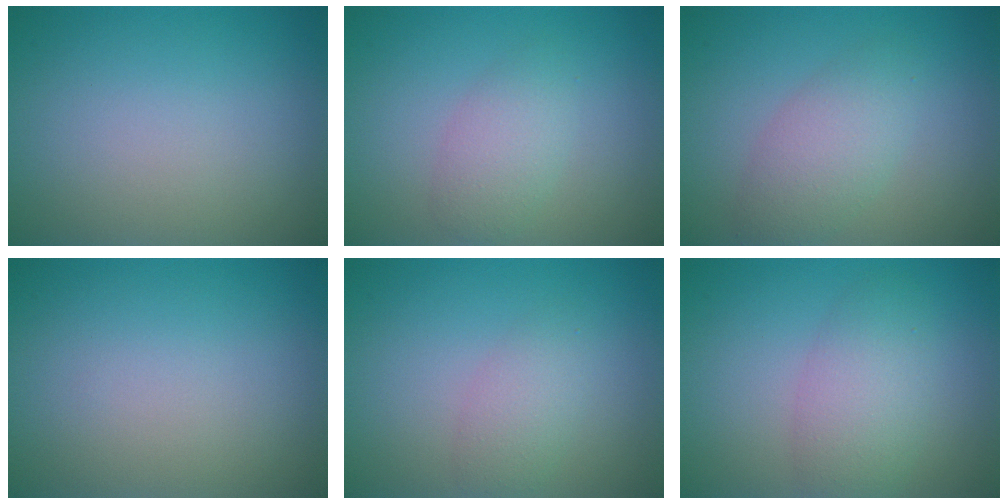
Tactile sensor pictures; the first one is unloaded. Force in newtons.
{"total": 2.6, "press": 2.6, "slide": 0.2}
{"total": 3.4, "press": 3.4, "slide": 0.0}
{"total": 0.0}
{"total": 2.1, "press": 2.1, "slide": 0.0}
{"total": 3.8, "press": 3.8, "slide": 0.2}